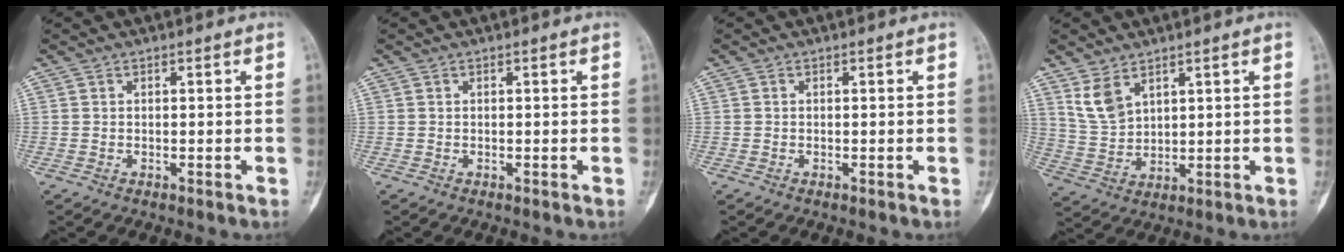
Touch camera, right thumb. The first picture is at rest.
{"total": 0.0}
{"total": 0.0}
{"total": 6.3, "force": [3.9, 3.5, 3.6], "torque": [-0.064, -0.019, 0.092]}